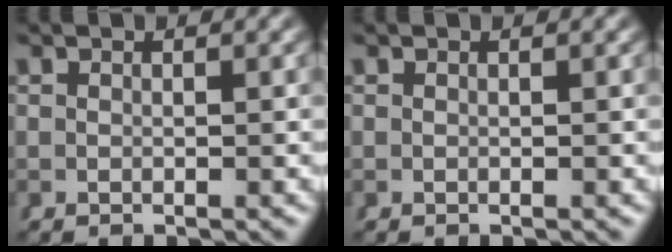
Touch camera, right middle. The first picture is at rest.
{"total": 0.0}